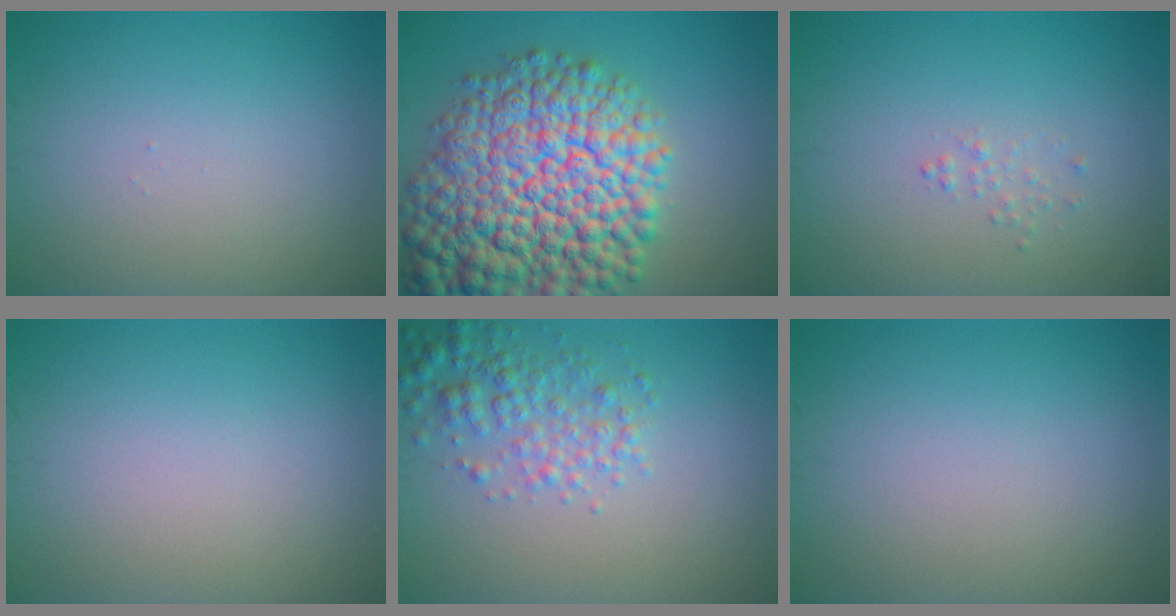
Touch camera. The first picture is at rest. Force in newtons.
{"total": 15.7, "press": 15.7, "slide": 0.7}
{"total": 0.7, "press": 0.7, "slide": 0.1}
{"total": 0.0}
{"total": 3.3, "press": 3.3, "slide": 0.1}
{"total": 0.0}